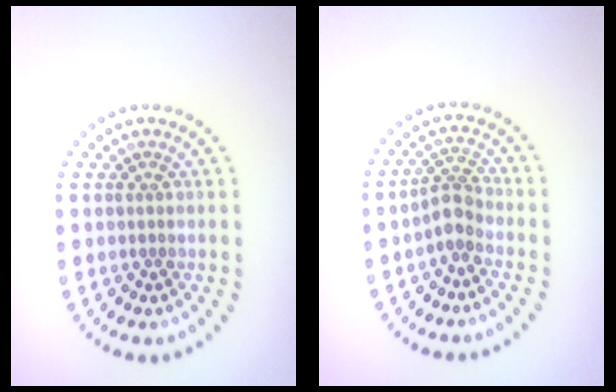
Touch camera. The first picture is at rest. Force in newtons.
{"total": 2.5, "press": 1.9, "slide": 1.5}